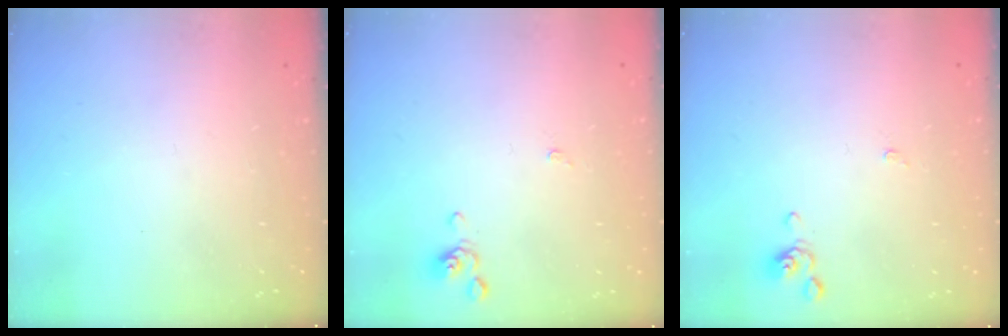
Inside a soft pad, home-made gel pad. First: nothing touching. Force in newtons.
{"total": 0.0}
{"total": 0.0}